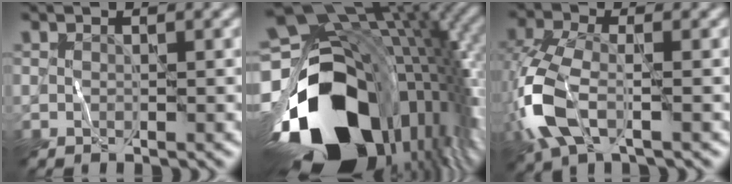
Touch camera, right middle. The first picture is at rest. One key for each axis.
{"total": 19.7, "fx": -5.9, "fy": 11.9, "fz": 14.5, "tx": -0.265, "ty": -0.062, "tz": -0.072}
{"total": 7.6, "fx": -2.4, "fy": 3.7, "fz": 6.1, "tx": -0.164, "ty": -0.002, "tz": -0.063}